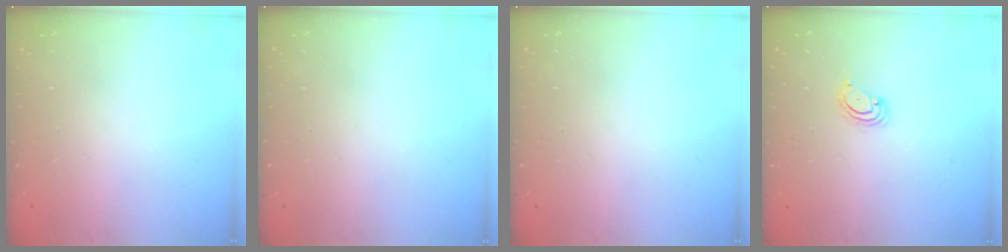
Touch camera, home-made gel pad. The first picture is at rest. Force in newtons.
{"total": 0.0}
{"total": 0.0}
{"total": 2.3, "press": 2.3, "slide": 0.2}